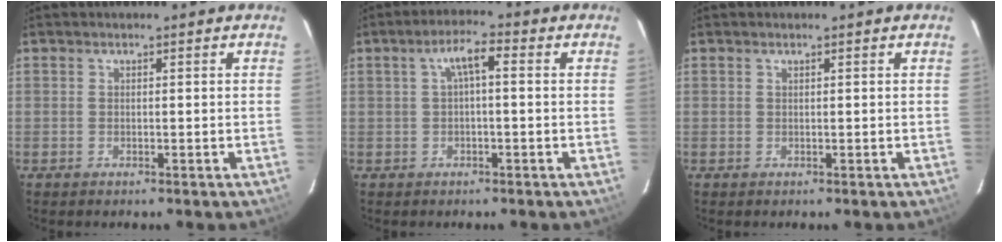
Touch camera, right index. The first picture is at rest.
{"total": 4.0, "force": [0.4, 1.1, 3.9], "torque": [-0.074, 0.015, 0.011]}
{"total": 0.0}